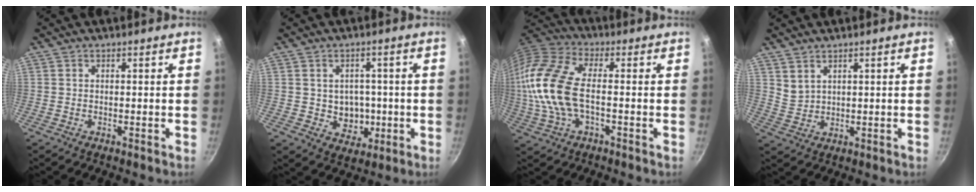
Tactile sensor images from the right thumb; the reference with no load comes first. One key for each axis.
{"total": 6.8, "fx": -0.5, "fy": 5.9, "fz": 3.3, "tx": -0.014, "ty": 0.006, "tz": 0.004}
{"total": 15.9, "fx": -1.0, "fy": 7.9, "fz": 13.7, "tx": -0.286, "ty": 0.023, "tz": -0.034}
{"total": 3.1, "fx": 2.5, "fy": 1.5, "fz": 1.1, "tx": -0.016, "ty": -0.013, "tz": 0.058}